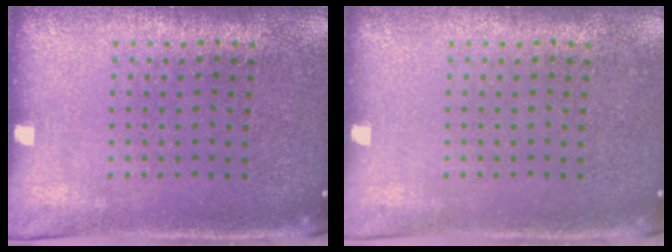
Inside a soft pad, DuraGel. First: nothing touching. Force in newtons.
{"total": 0.0}